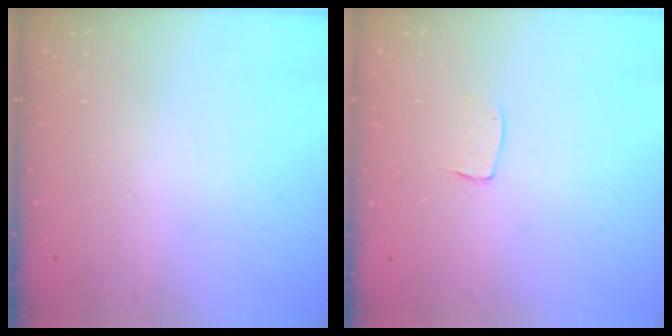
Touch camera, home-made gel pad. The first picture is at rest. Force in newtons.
{"total": 5.2, "press": 5.2, "slide": 0.3}